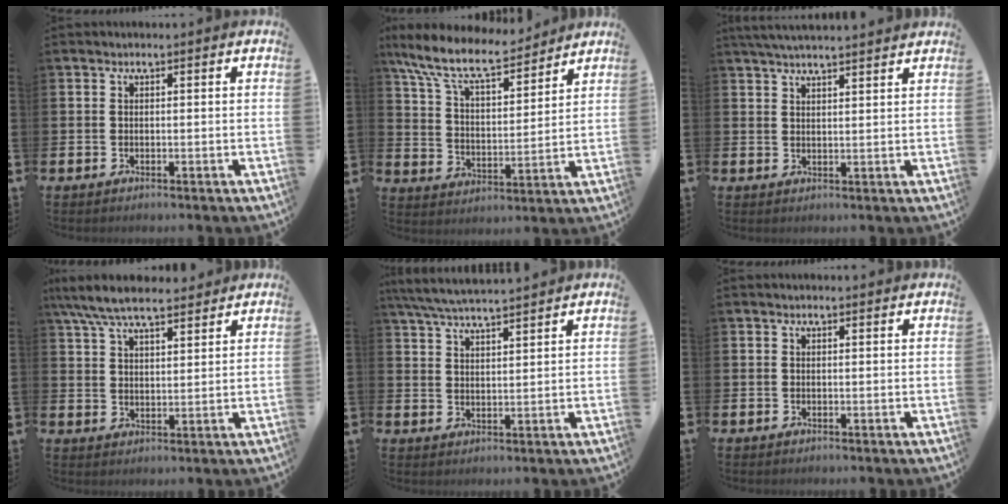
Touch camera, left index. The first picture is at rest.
{"total": 10.4, "force": [9.0, 2.6, 4.4], "torque": [-0.122, -0.051, 0.158]}
{"total": 3.9, "force": [3.7, -0.1, 1.0], "torque": [-0.023, -0.011, 0.068]}
{"total": 7.7, "force": [6.9, 1.8, 2.9], "torque": [-0.079, -0.022, 0.127]}
{"total": 5.7, "force": [5.4, 0.1, 1.7], "torque": [-0.050, -0.024, 0.098]}
{"total": 0.5, "force": [0.5, 0.0, 0.2], "torque": [0.008, -0.003, 0.006]}